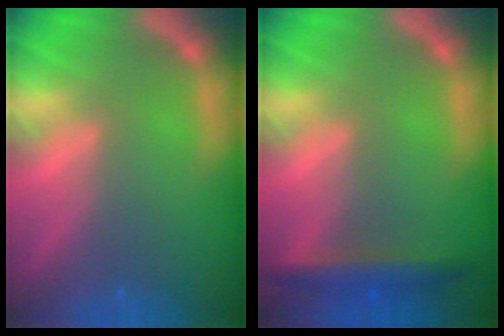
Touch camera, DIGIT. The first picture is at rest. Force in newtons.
{"total": 3.5}